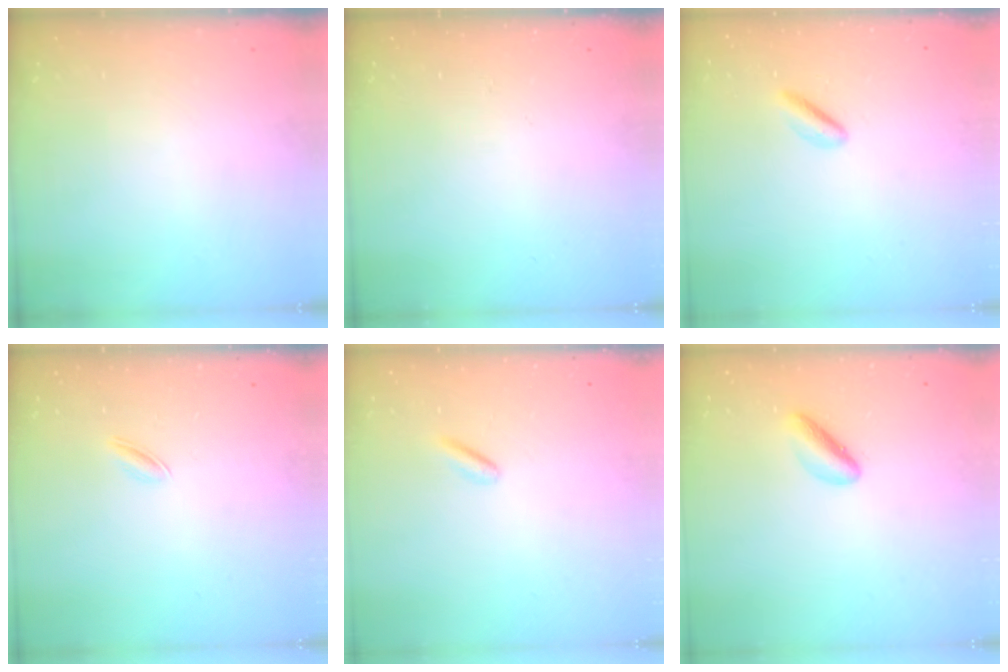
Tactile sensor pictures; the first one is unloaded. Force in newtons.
{"total": 0.0}
{"total": 1.6, "press": 1.3, "slide": 0.8}
{"total": 2.3, "press": 2.2, "slide": 0.7}
{"total": 2.5, "press": 2.4, "slide": 0.7}
{"total": 3.6, "press": 3.5, "slide": 0.6}